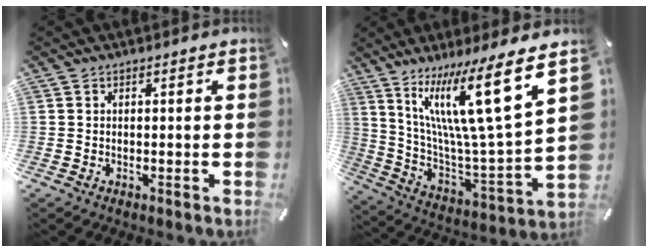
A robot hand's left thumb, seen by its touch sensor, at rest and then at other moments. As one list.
[{"total": 20.6, "force": [12.0, 3.8, 16.3], "torque": [-0.296, -0.083, 0.183]}]